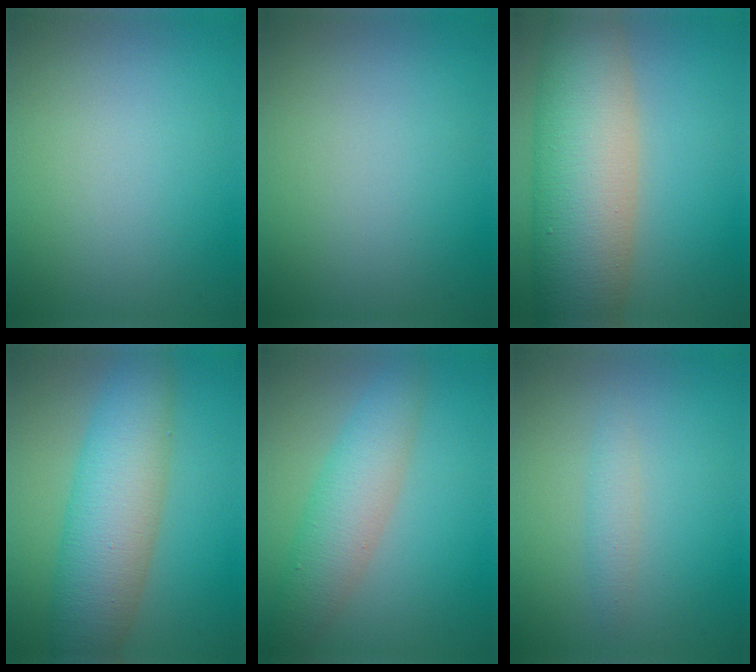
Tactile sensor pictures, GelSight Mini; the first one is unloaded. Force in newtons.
{"total": 0.0}
{"total": 11.6, "press": 11.6, "slide": 0.6}
{"total": 8.2, "press": 8.2, "slide": 0.1}
{"total": 5.0, "press": 5.0, "slide": 0.1}
{"total": 1.3, "press": 1.3, "slide": 0.1}